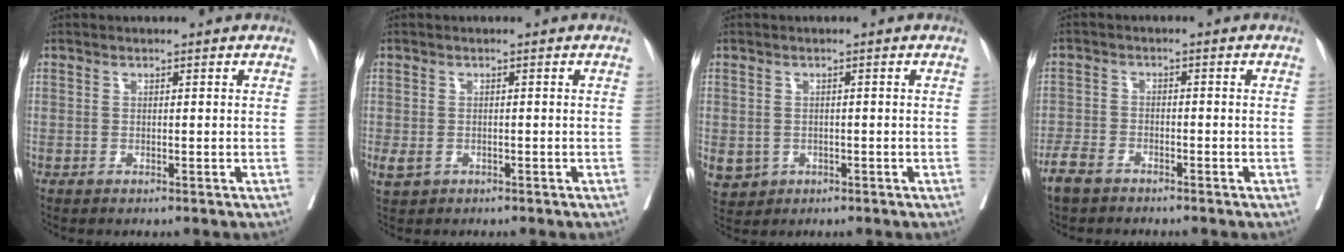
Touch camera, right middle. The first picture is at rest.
{"total": 1.9, "force": [-0.8, 1.3, 1.0], "torque": [-0.026, -0.003, -0.007]}
{"total": 6.4, "force": [-2.2, 5.7, 1.9], "torque": [-0.053, -0.004, -0.025]}
{"total": 4.0, "force": [-3.3, 1.7, 1.5], "torque": [-0.039, -0.003, -0.062]}